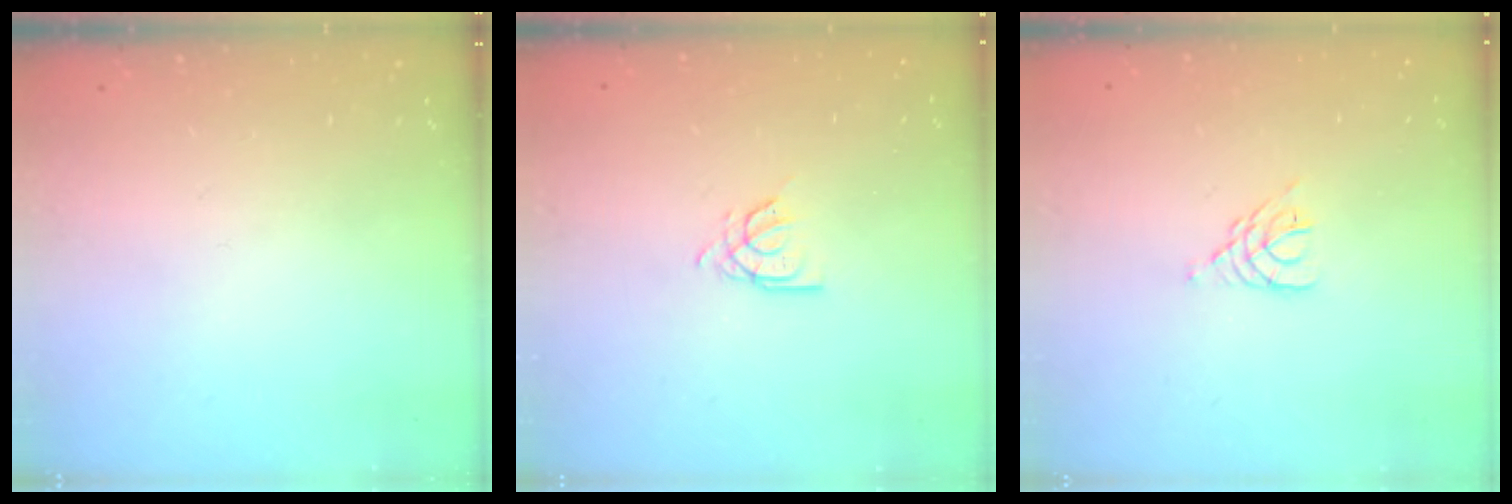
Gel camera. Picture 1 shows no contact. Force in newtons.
{"total": 4.0, "press": 4.0, "slide": 0.1}
{"total": 3.1, "press": 3.0, "slide": 0.5}